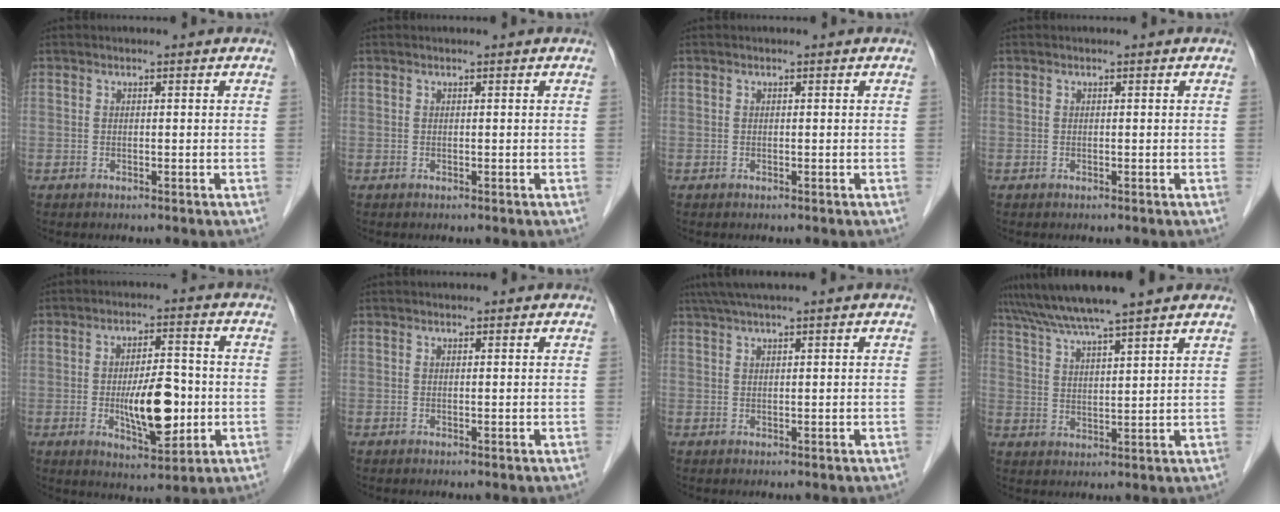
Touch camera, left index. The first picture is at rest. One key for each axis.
{"total": 0.0}
{"total": 0.0}
{"total": 0.0}
{"total": 9.3, "fx": -1.5, "fy": 3.1, "fz": 8.6, "tx": -0.149, "ty": -0.003, "tz": -0.022}
{"total": 0.9, "fx": 0.8, "fy": 0.3, "fz": 0.3, "tx": -0.009, "ty": 0.012, "tz": 0.011}
{"total": 4.1, "fx": 3.1, "fy": -0.9, "fz": 2.4, "tx": -0.045, "ty": 0.025, "tz": 0.061}
{"total": 11.1, "fx": 9.5, "fy": -0.4, "fz": 5.7, "tx": -0.103, "ty": 0.030, "tz": 0.148}